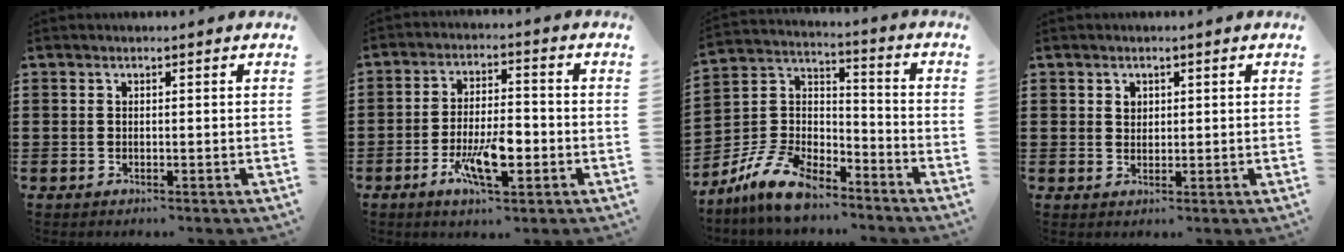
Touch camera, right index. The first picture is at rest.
{"total": 8.4, "force": [-3.2, 3.1, 7.2], "torque": [-0.139, -0.004, -0.056]}
{"total": 11.1, "force": [-9.4, 3.5, 4.8], "torque": [-0.129, 0.022, -0.190]}
{"total": 1.3, "force": [0.7, 1.1, 0.4], "torque": [-0.011, 0.005, 0.013]}